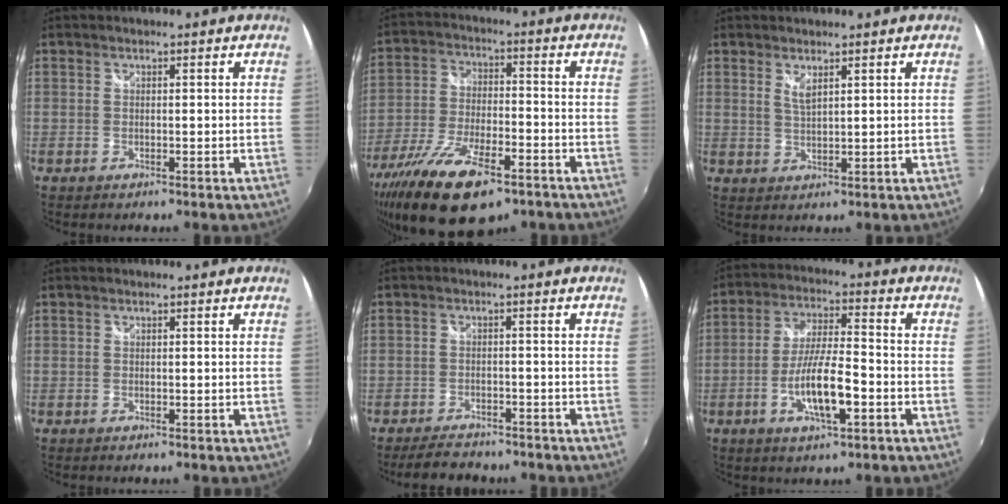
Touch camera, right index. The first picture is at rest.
{"total": 18.8, "force": [-12.1, 6.8, 12.7], "torque": [-0.260, -0.051, -0.211]}
{"total": 2.3, "force": [1.5, 0.5, 1.7], "torque": [-0.031, -0.004, 0.025]}
{"total": 0.0}
{"total": 6.3, "force": [-5.4, 2.6, 1.9], "torque": [-0.060, 0.004, -0.080]}
{"total": 10.6, "force": [-3.9, 2.2, 9.6], "torque": [-0.186, -0.006, -0.070]}